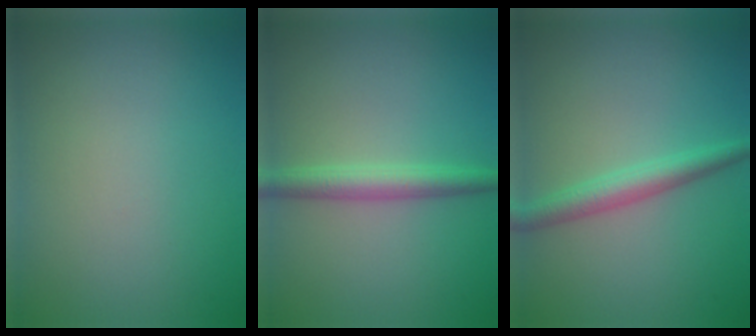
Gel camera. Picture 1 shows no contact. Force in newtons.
{"total": 3.0, "press": 3.0, "slide": 0.1}
{"total": 2.9, "press": 2.9, "slide": 0.1}